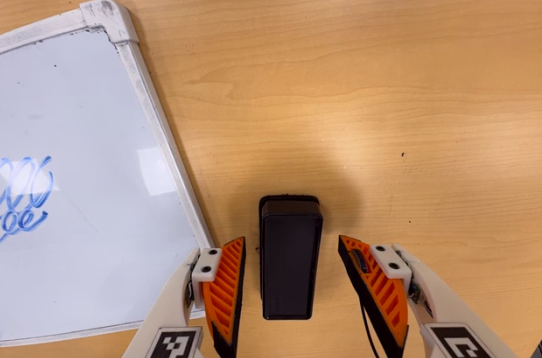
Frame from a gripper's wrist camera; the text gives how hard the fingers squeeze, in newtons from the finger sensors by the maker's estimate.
{"total": 0.0}